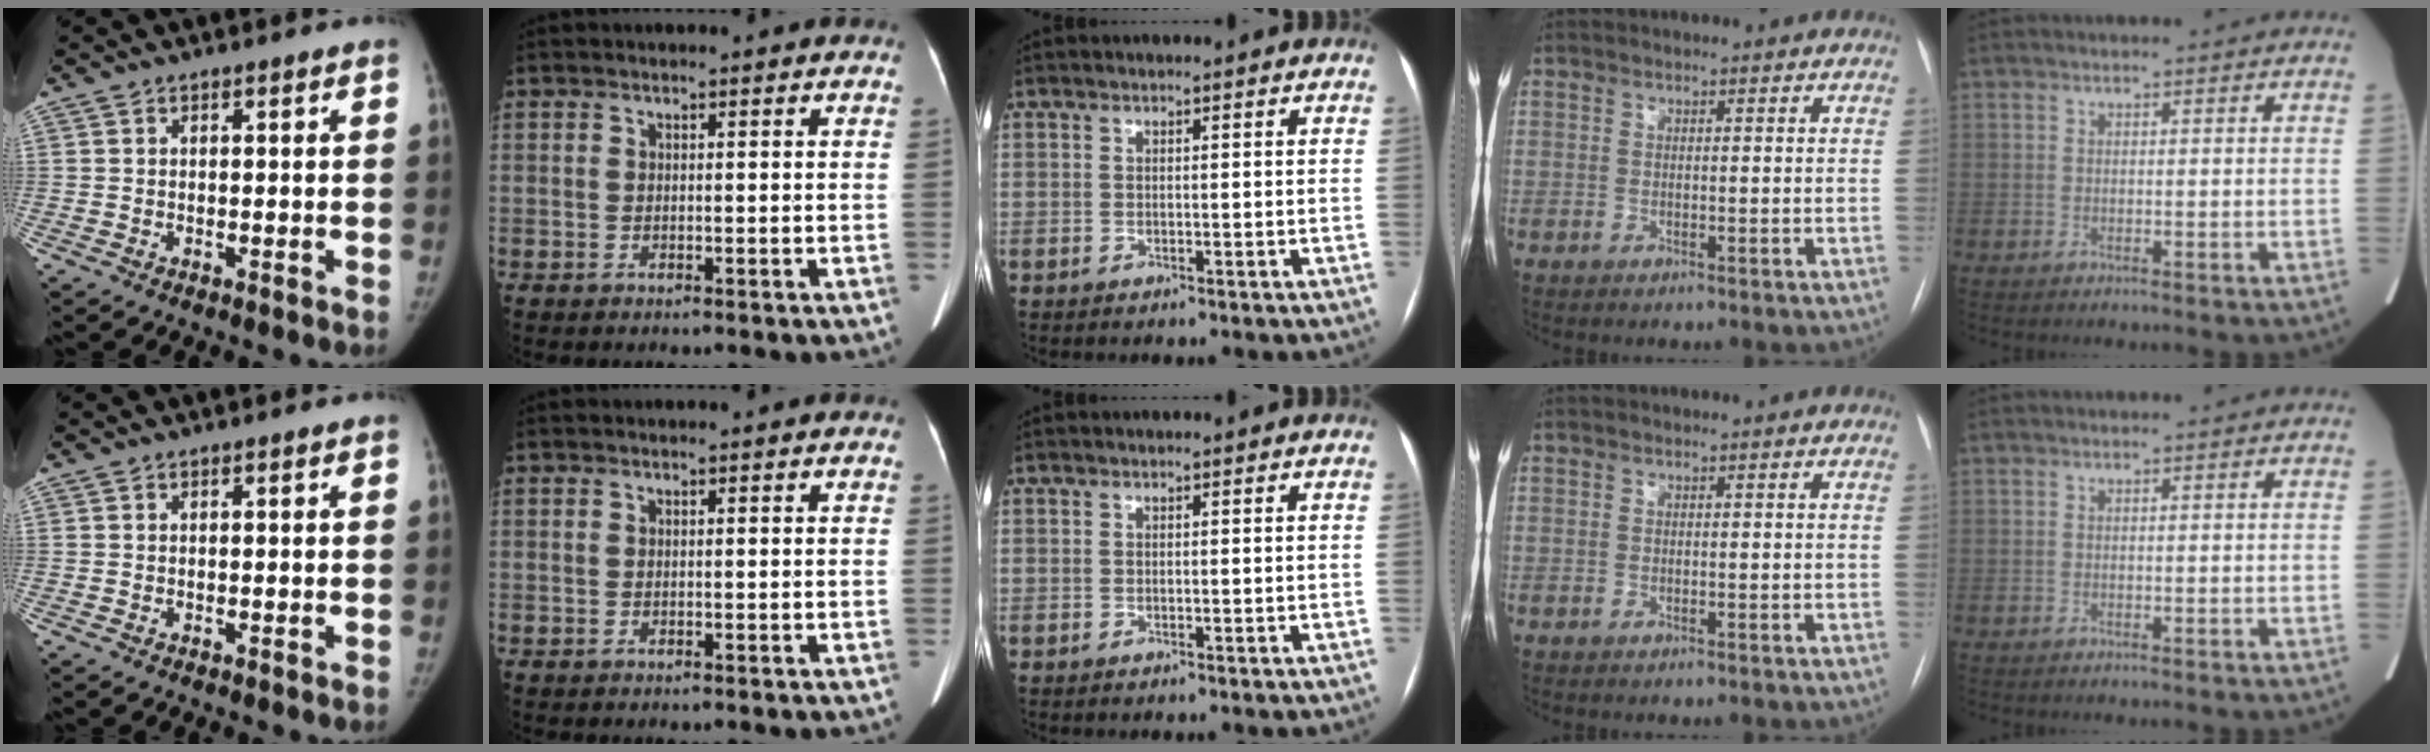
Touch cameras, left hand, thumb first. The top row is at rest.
{}